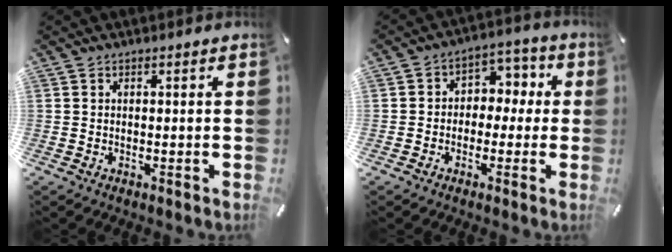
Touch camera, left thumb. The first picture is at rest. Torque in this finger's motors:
{"motor_torque": [-0.04, 0.20, 0.02, -0.17, 0.01]}